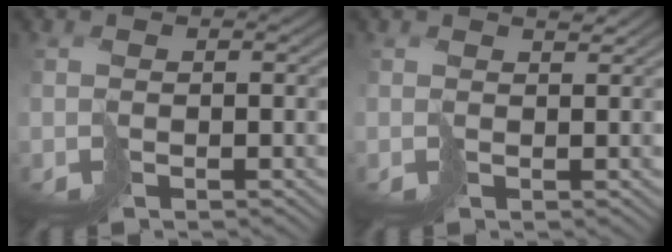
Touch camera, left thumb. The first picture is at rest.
{"total": 1.2, "force": [0.9, 0.3, 0.7], "torque": [-0.012, 0.001, 0.017]}